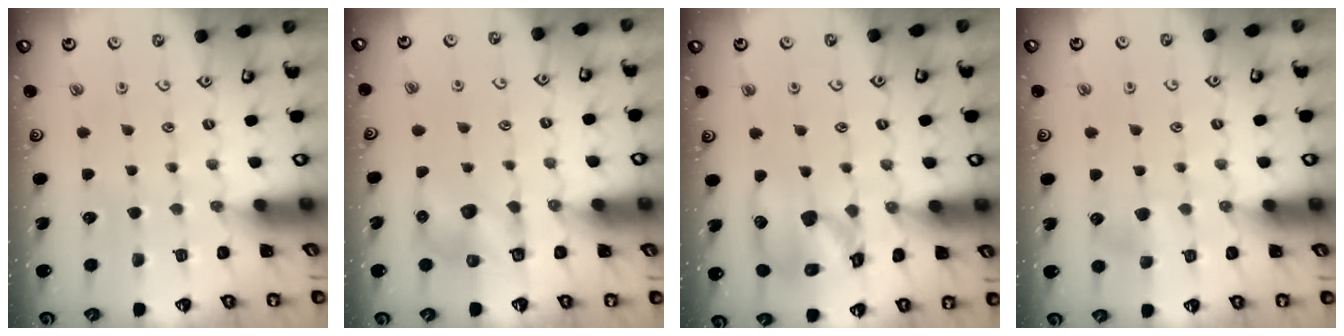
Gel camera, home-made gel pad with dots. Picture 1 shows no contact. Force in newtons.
{"total": 6.6, "press": 6.6, "slide": 0.2}
{"total": 14.4, "press": 14.3, "slide": 2.1}
{"total": 4.0, "press": 4.0, "slide": 0.2}